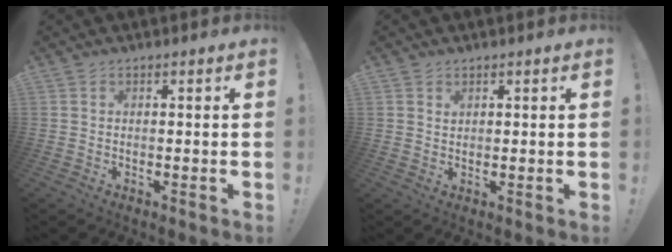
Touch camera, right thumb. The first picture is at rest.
{"total": 1.1, "force": [0.8, 0.8, 0.2], "torque": [0.002, -0.003, 0.015]}